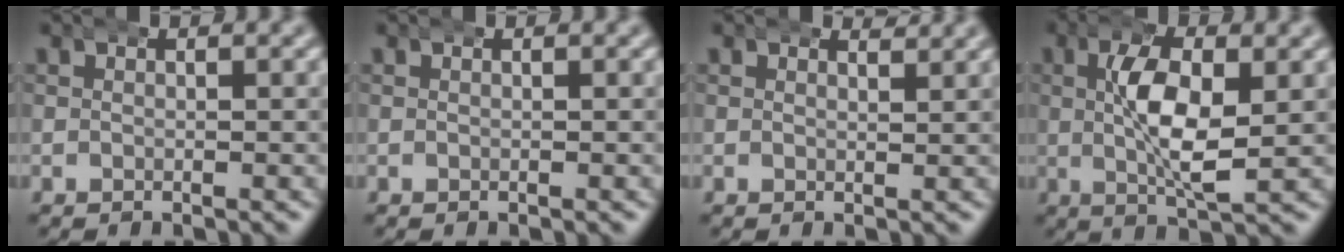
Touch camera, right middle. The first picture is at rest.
{"total": 0.0}
{"total": 1.1, "force": [1.1, 0.0, 0.1], "torque": [0.003, -0.005, 0.017]}
{"total": 5.5, "force": [0.7, 1.8, 5.2], "torque": [-0.098, -0.010, 0.013]}